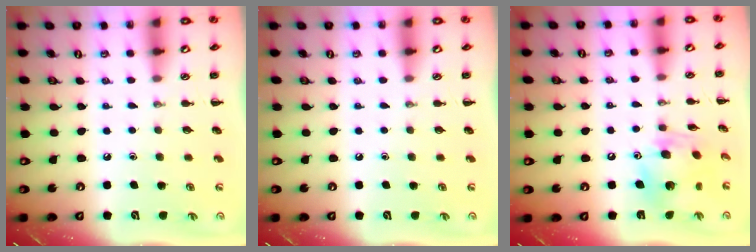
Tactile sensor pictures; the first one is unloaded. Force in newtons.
{"total": 0.0}
{"total": 11.4, "press": 11.3, "slide": 0.8}